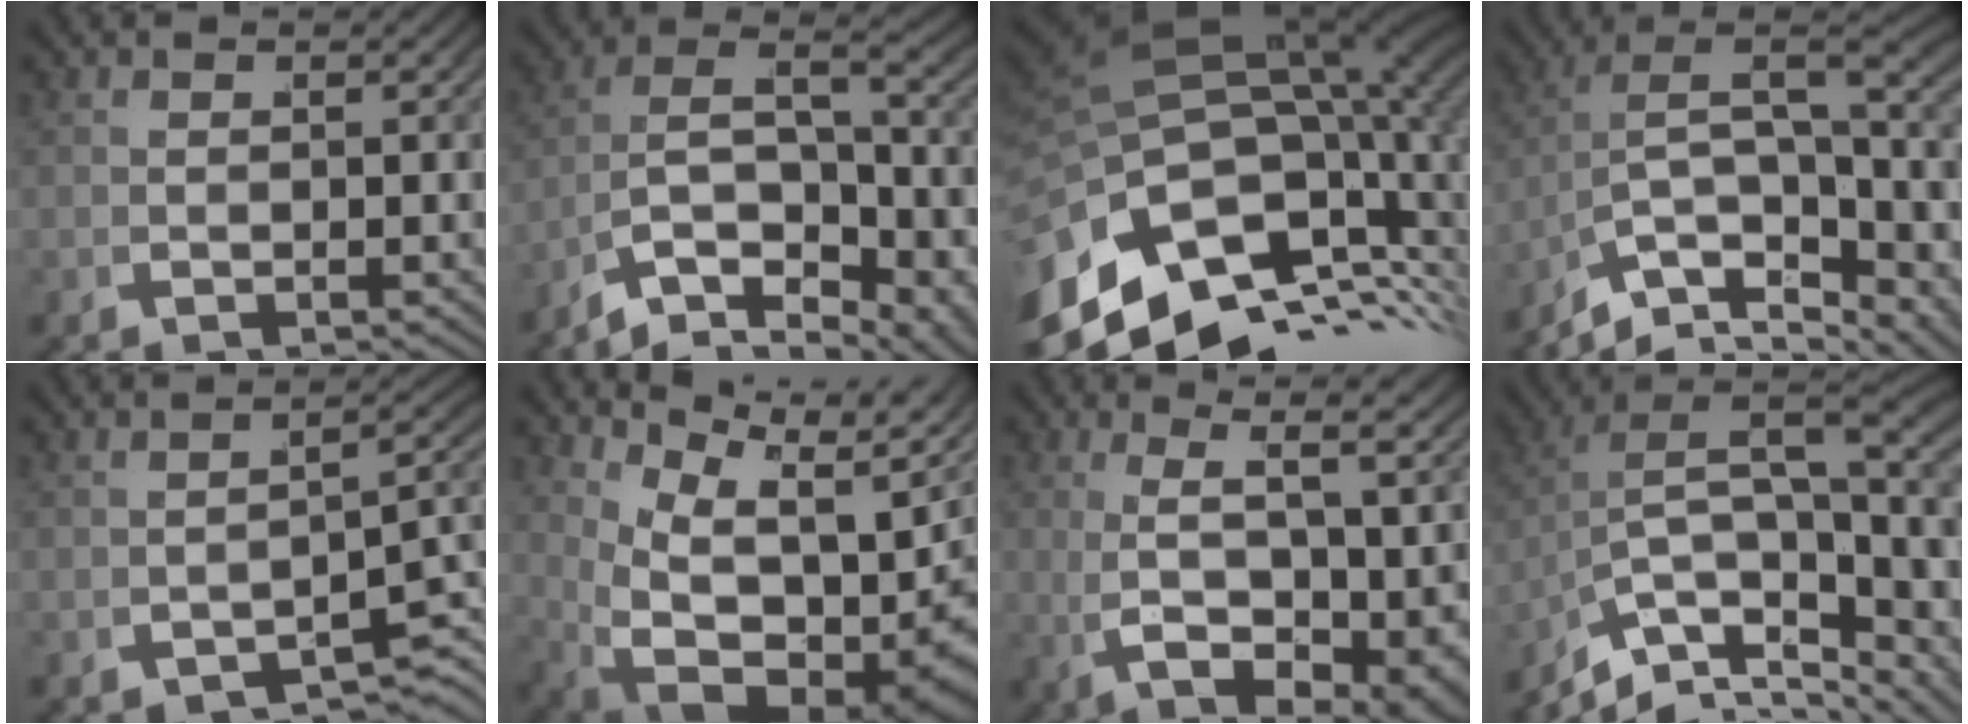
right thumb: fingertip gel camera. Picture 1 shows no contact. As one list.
[{"total": 13.6, "force": [-3.2, 9.2, 9.4], "torque": [-0.202, -0.053, -0.041]}, {"total": 23.4, "force": [-2.4, 16.6, 16.3], "torque": [-0.284, -0.015, -0.037]}, {"total": 13.3, "force": [-2.2, 9.0, 9.5], "torque": [-0.174, -0.044, -0.024]}, {"total": 4.5, "force": [-2.6, 1.9, 3.2], "torque": [-0.035, -0.001, -0.029]}, {"total": 15.4, "force": [-1.0, 9.5, 12.0], "torque": [-0.196, -0.035, 0.010]}, {"total": 9.4, "force": [0.7, 3.8, 8.5], "torque": [-0.152, -0.017, 0.032]}, {"total": 11.8, "force": [-2.0, 7.4, 9.0], "torque": [-0.143, -0.034, -0.022]}]